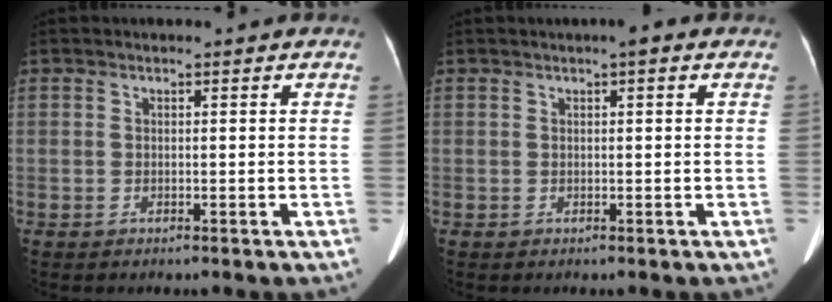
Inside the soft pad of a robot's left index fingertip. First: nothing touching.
{"total": 1.4, "force": [0.6, 0.4, 1.1], "torque": [-0.016, 0.015, 0.007]}